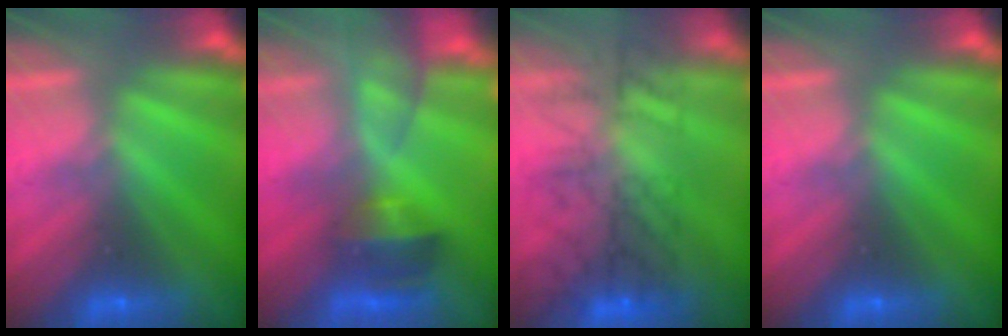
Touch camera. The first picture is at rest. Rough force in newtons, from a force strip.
{"total": 9.1}
{"total": 7.9}
{"total": 0.0}